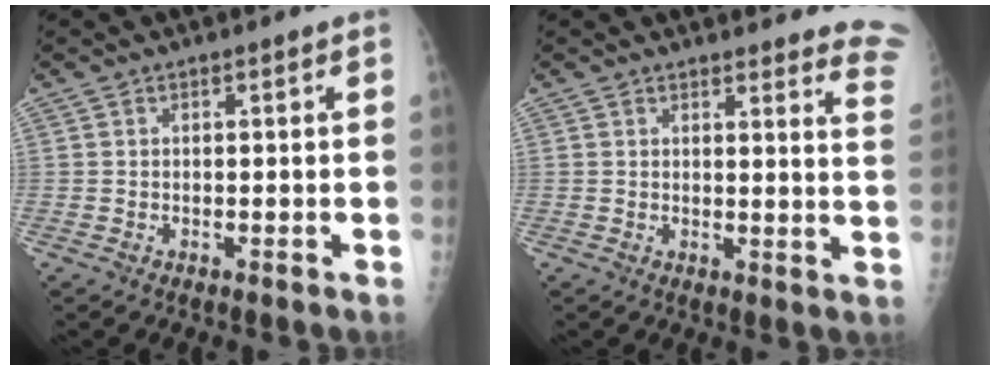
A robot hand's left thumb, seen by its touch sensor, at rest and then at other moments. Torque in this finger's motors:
{"motor_torque": [-0.08, 0.13, -0.20, -0.32, 0.00]}